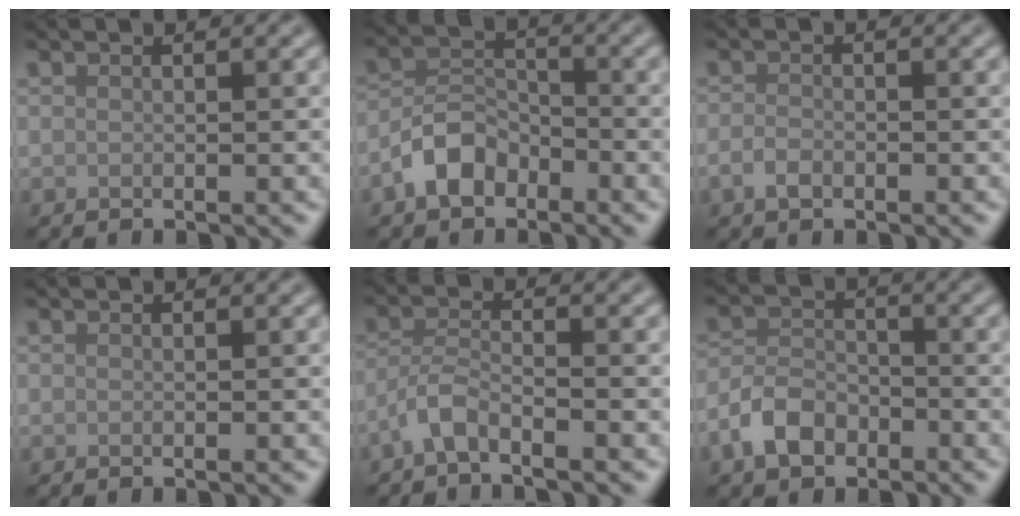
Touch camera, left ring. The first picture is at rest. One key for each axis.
{"total": 3.9, "fx": -2.4, "fy": 2.3, "fz": 1.9, "tx": -0.030, "ty": 0.010, "tz": -0.059}
{"total": 1.5, "fx": -0.8, "fy": 0.8, "fz": 1.0, "tx": -0.019, "ty": 0.001, "tz": -0.019}
{"total": 0.0}
{"total": 2.6, "fx": -2.0, "fy": 0.4, "fz": 1.6, "tx": -0.032, "ty": 0.005, "tz": -0.050}
{"total": 3.8, "fx": -2.3, "fy": 2.3, "fz": 1.9, "tx": -0.031, "ty": 0.004, "tz": -0.055}